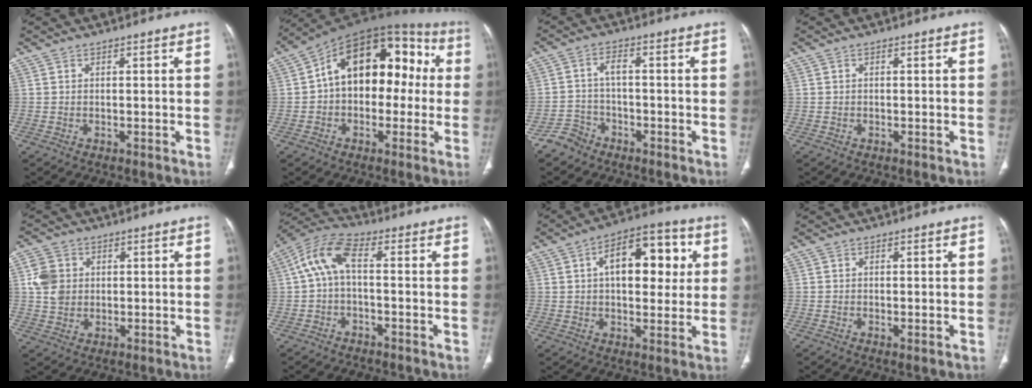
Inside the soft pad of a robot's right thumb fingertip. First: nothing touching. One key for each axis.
{"total": 19.1, "fx": 1.6, "fy": 12.2, "fz": 14.6, "tx": -0.172, "ty": 0.057, "tz": 0.014}
{"total": 4.6, "fx": -3.3, "fy": 3.0, "fz": 0.7, "tx": -0.002, "ty": 0.025, "tz": -0.067}
{"total": 0.0}
{"total": 6.4, "fx": 1.0, "fy": 5.5, "fz": 3.2, "tx": -0.050, "ty": 0.000, "tz": 0.020}
{"total": 8.0, "fx": -0.1, "fy": 3.5, "fz": 7.3, "tx": -0.157, "ty": 0.035, "tz": -0.009}
{"total": 15.8, "fx": 3.8, "fy": 8.4, "fz": 12.8, "tx": -0.148, "ty": 0.015, "tz": 0.052}
{"total": 0.9, "fx": -0.2, "fy": 0.3, "fz": 0.8, "tx": -0.020, "ty": -0.006, "tz": -0.002}